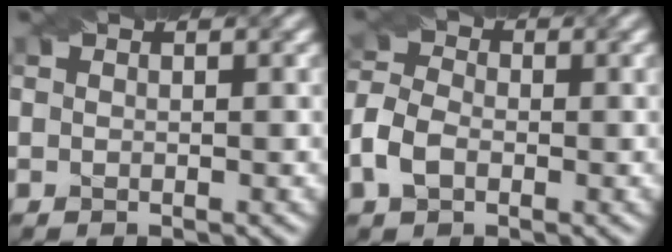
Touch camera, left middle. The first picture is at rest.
{"total": 3.7, "force": [-1.6, 2.5, 2.2], "torque": [-0.056, 0.003, -0.038]}